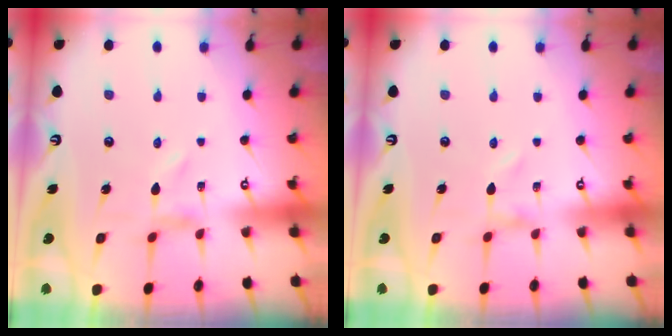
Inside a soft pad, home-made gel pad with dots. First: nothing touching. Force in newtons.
{"total": 0.0}